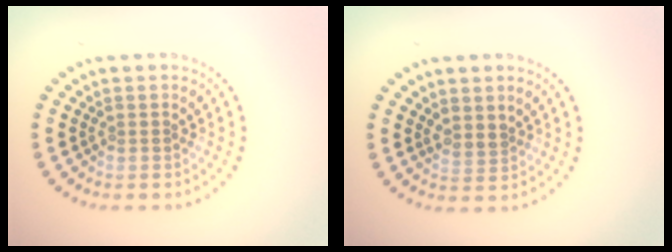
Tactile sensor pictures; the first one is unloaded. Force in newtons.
{"total": 1.2, "press": 0.8, "slide": 0.9}